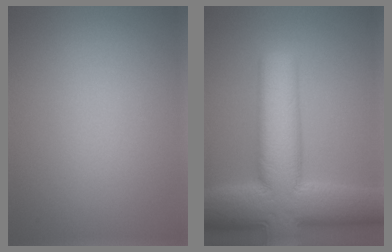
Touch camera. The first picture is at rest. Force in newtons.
{"total": 13.8, "press": 13.8, "slide": 0.8}